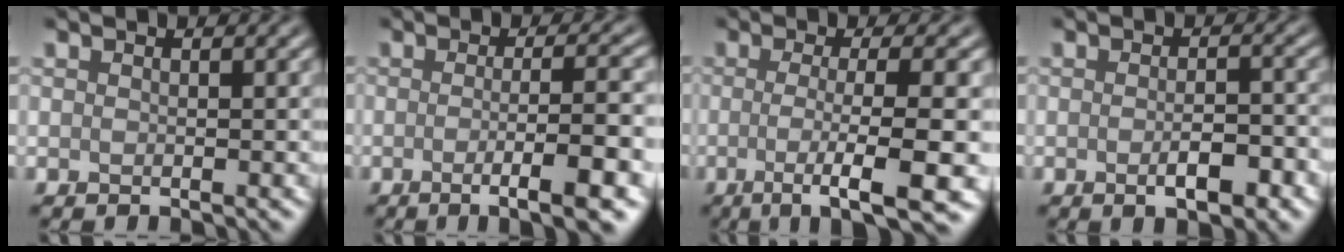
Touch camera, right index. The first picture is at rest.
{"total": 7.1, "force": [-1.9, 1.4, 6.7], "torque": [-0.091, 0.003, -0.036]}
{"total": 8.1, "force": [-2.4, 1.5, 7.6], "torque": [-0.105, -0.010, -0.045]}
{"total": 3.4, "force": [-1.2, 1.2, 2.9], "torque": [-0.048, -0.004, -0.016]}